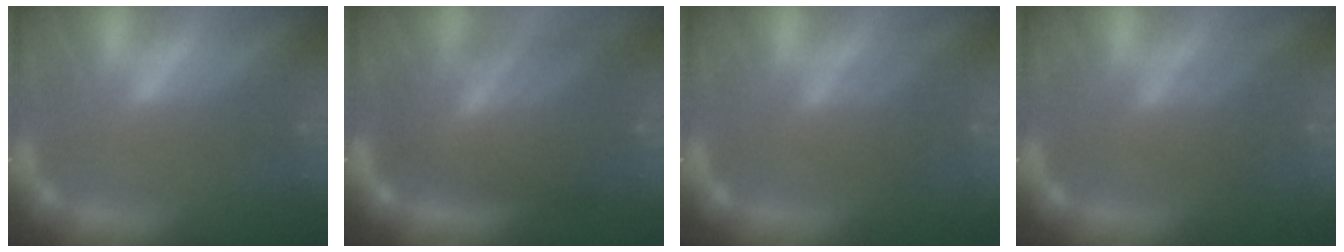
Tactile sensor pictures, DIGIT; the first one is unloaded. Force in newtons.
{"total": 8.6}
{"total": 3.0}
{"total": 3.0}